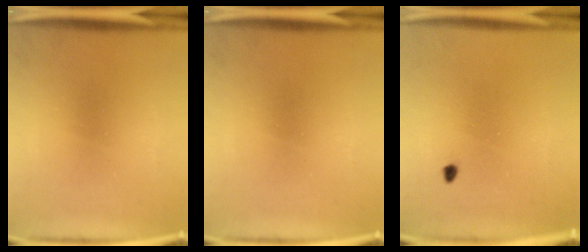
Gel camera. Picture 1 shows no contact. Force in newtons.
{"total": 0.0}
{"total": 0.7}